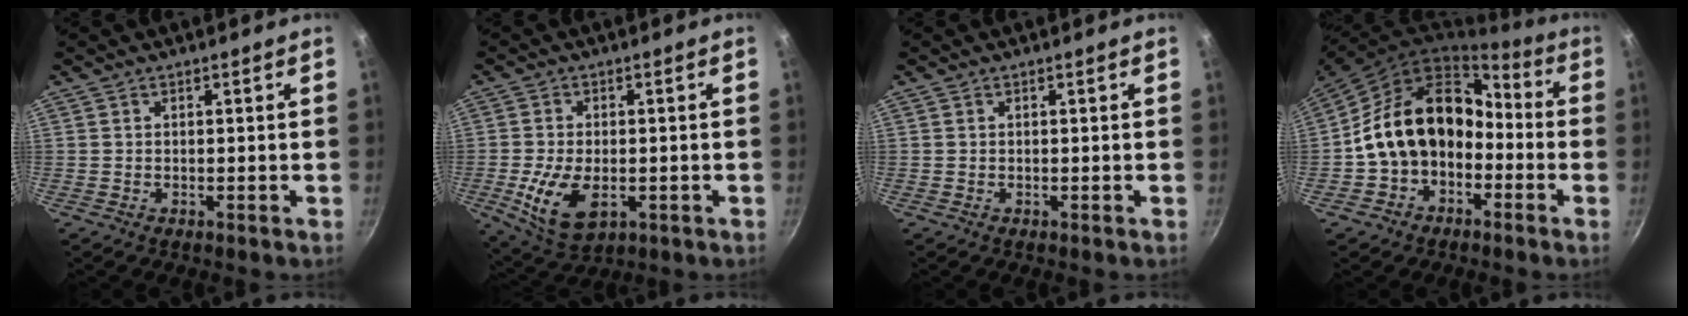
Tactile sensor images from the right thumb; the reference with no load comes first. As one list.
[{"total": 10.5, "force": [-2.3, 6.0, 8.4], "torque": [-0.155, -0.011, -0.033]}, {"total": 0.0}, {"total": 16.2, "force": [-3.2, 12.3, 10.1], "torque": [-0.141, 0.075, -0.061]}]